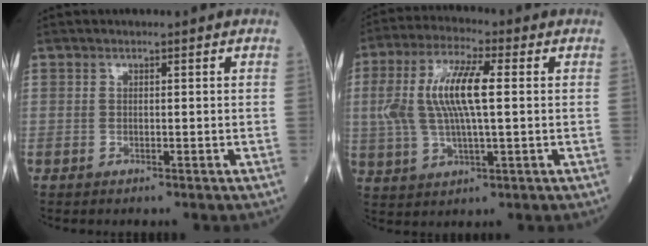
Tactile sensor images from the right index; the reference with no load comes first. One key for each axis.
{"total": 11.2, "fx": 1.4, "fy": 2.7, "fz": 10.8, "tx": -0.231, "ty": 0.017, "tz": 0.027}